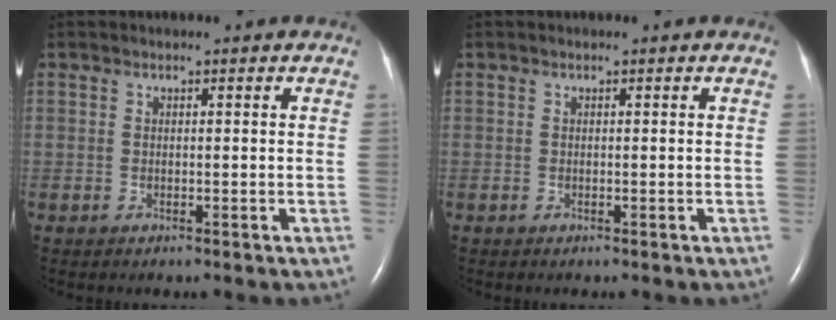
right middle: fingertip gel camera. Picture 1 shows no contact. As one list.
[{"total": 0.0}]